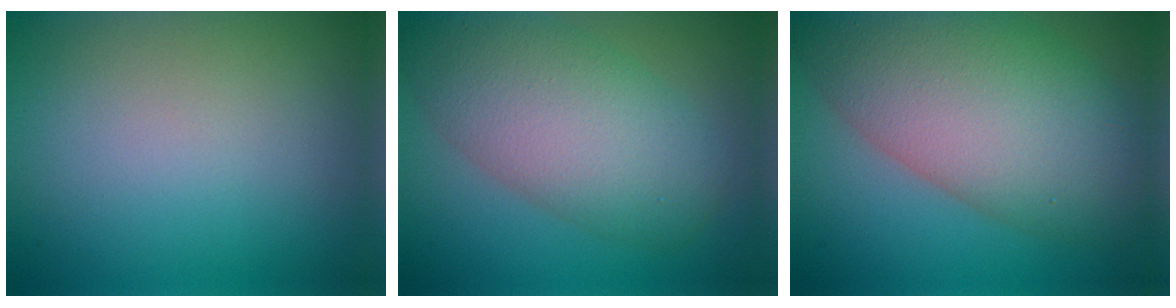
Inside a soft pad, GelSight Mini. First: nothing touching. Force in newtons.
{"total": 8.9, "press": 8.9, "slide": 0.4}
{"total": 13.2, "press": 13.2, "slide": 0.6}